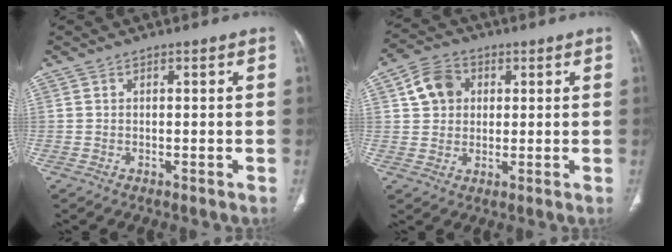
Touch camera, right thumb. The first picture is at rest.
{"total": 7.7, "force": [2.1, 6.4, 3.8], "torque": [-0.050, 0.005, 0.032]}